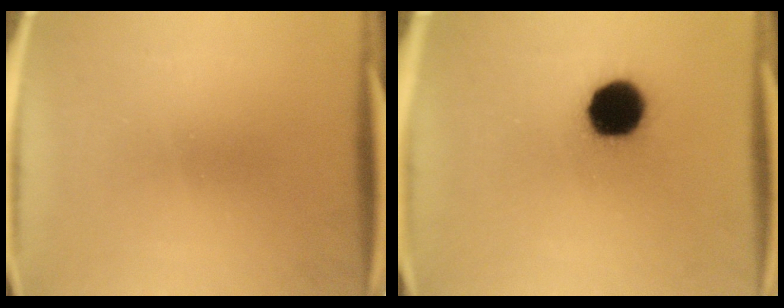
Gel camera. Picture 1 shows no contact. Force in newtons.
{"total": 13.6}